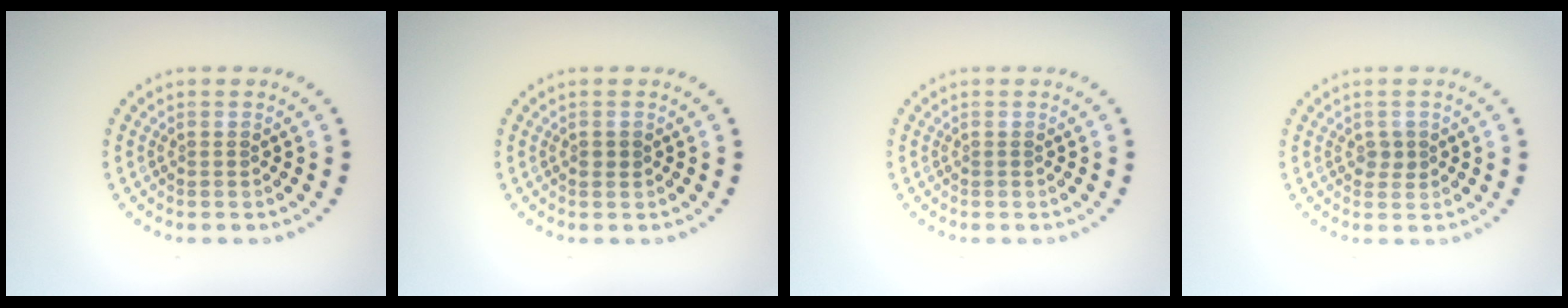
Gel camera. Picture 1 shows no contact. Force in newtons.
{"total": 0.8, "press": 0.8, "slide": 0.3}
{"total": 0.0}
{"total": 1.1, "press": 1.1, "slide": 0.3}